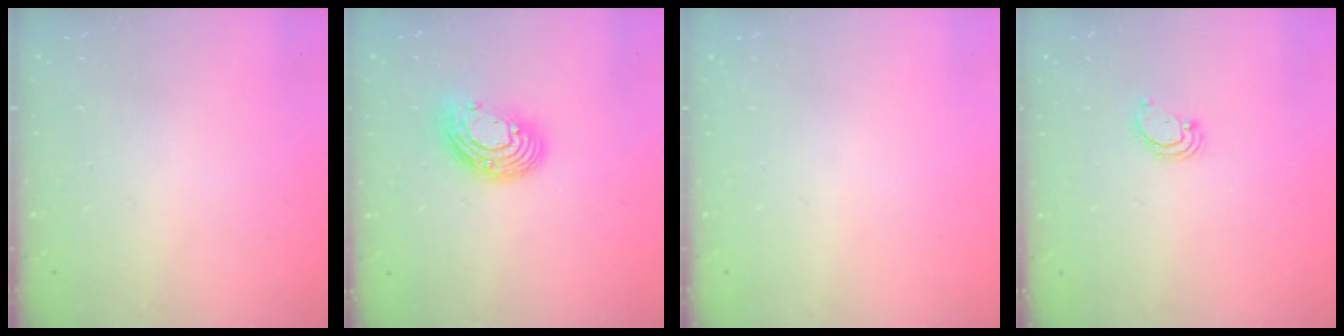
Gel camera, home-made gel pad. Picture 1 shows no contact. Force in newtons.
{"total": 11.8, "press": 11.8, "slide": 0.8}
{"total": 0.0}
{"total": 2.2, "press": 2.2, "slide": 0.2}